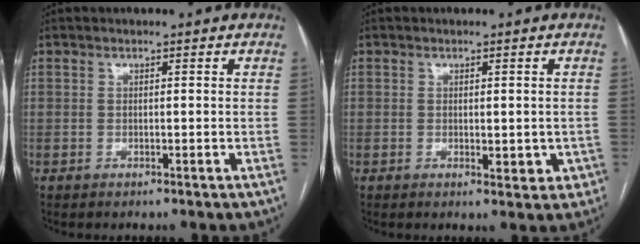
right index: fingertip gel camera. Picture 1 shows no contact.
{"total": 3.8, "force": [-0.7, 2.1, 3.0], "torque": [-0.025, 0.002, -0.002]}